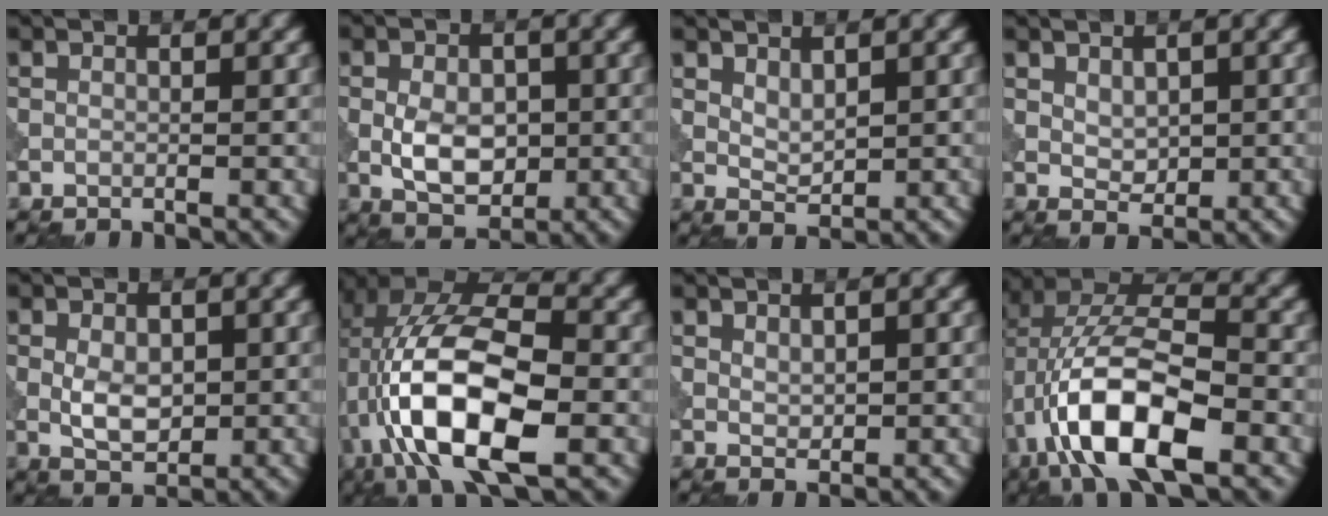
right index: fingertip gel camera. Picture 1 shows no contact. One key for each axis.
{"total": 4.7, "fx": -0.5, "fy": 3.0, "fz": 3.6, "tx": -0.062, "ty": -0.003, "tz": -0.010}
{"total": 1.8, "fx": 1.0, "fy": 0.9, "fz": 1.3, "tx": -0.023, "ty": -0.005, "tz": 0.024}
{"total": 2.0, "fx": 0.5, "fy": 1.3, "fz": 1.3, "tx": -0.022, "ty": -0.005, "tz": 0.014}
{"total": 3.5, "fx": -0.1, "fy": 2.1, "fz": 2.7, "tx": -0.050, "ty": -0.001, "tz": 0.001}
{"total": 14.6, "fx": -3.1, "fy": 6.7, "fz": 12.5, "tx": -0.232, "ty": 0.011, "tz": -0.061}
{"total": 1.1, "fx": 0.6, "fy": 0.7, "fz": 0.7, "tx": -0.011, "ty": -0.003, "tz": 0.016}
{"total": 11.5, "fx": -4.3, "fy": 4.8, "fz": 9.6, "tx": -0.181, "ty": 0.013, "tz": -0.080}